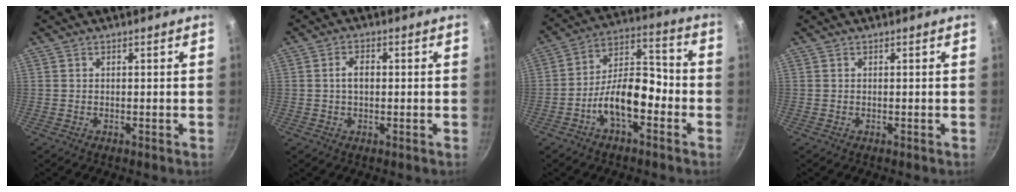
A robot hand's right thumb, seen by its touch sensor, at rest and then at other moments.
{"total": 3.2, "force": [0.2, 2.0, 2.5], "torque": [-0.037, 0.010, 0.001]}
{"total": 12.6, "force": [-5.0, 6.4, 9.7], "torque": [-0.137, 0.060, -0.095]}
{"total": 0.0}